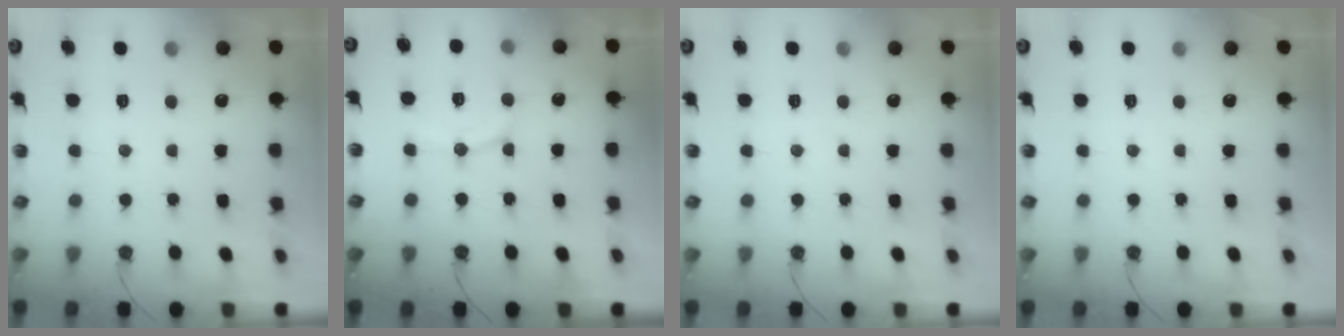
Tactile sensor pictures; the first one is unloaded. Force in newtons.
{"total": 10.3, "press": 10.3, "slide": 1.0}
{"total": 0.0}
{"total": 0.0}